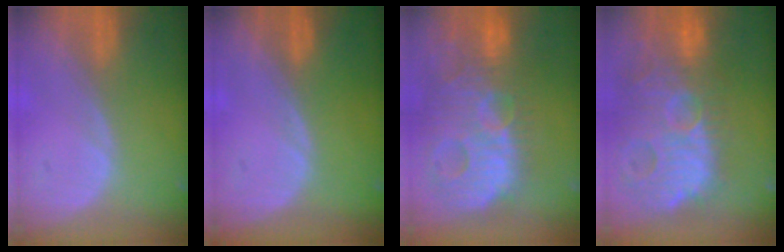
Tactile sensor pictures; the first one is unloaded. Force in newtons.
{"total": 0.0}
{"total": 14.4, "press": 12.4, "slide": 7.3}
{"total": 14.7, "press": 12.6, "slide": 7.6}